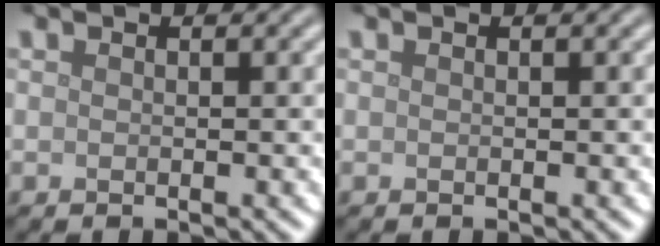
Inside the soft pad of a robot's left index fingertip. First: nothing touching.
{"total": 0.0}